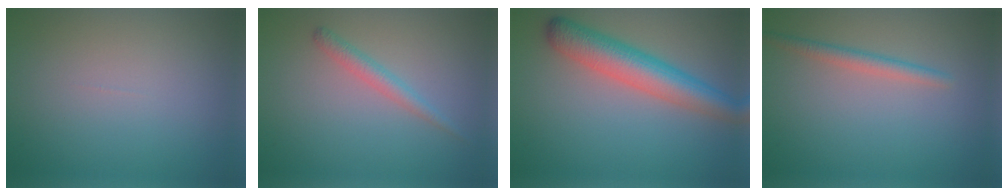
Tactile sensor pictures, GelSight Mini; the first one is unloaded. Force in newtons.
{"total": 1.7, "press": 1.7, "slide": 0.1}
{"total": 6.1, "press": 6.1, "slide": 0.2}
{"total": 1.9, "press": 1.9, "slide": 0.0}